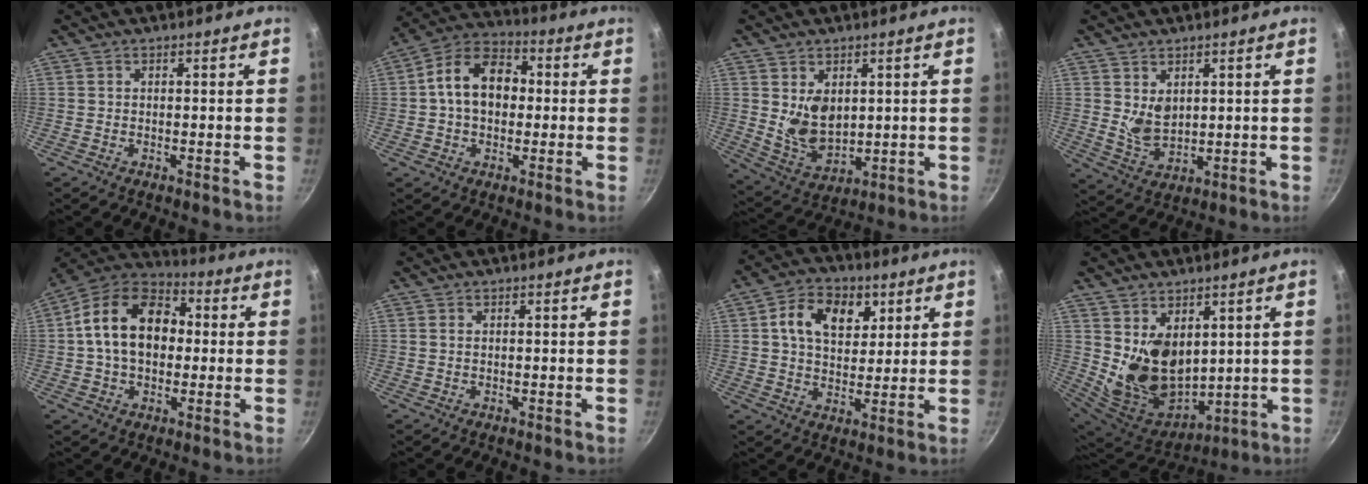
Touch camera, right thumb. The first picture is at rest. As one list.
[{"total": 12.6, "force": [0.7, 9.1, 8.8], "torque": [-0.111, 0.032, -0.008]}, {"total": 8.8, "force": [1.8, 5.9, 6.3], "torque": [-0.093, -0.030, 0.053]}, {"total": 5.8, "force": [1.9, 3.9, 3.9], "torque": [-0.059, -0.024, 0.047]}, {"total": 17.2, "force": [1.3, 12.1, 12.1], "torque": [-0.176, 0.035, 0.005]}, {"total": 0.5, "force": [0.1, 0.3, 0.4], "torque": [-0.008, 0.002, 0.002]}, {"total": 11.6, "force": [4.0, 8.2, 7.2], "torque": [-0.090, -0.007, 0.055]}, {"total": 14.0, "force": [3.9, 9.8, 9.3], "torque": [-0.132, -0.053, 0.096]}]